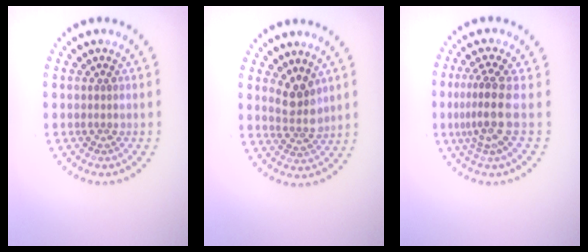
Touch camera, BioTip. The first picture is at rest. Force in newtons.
{"total": 2.7, "press": 2.4, "slide": 1.3}
{"total": 3.4, "press": 2.5, "slide": 2.3}